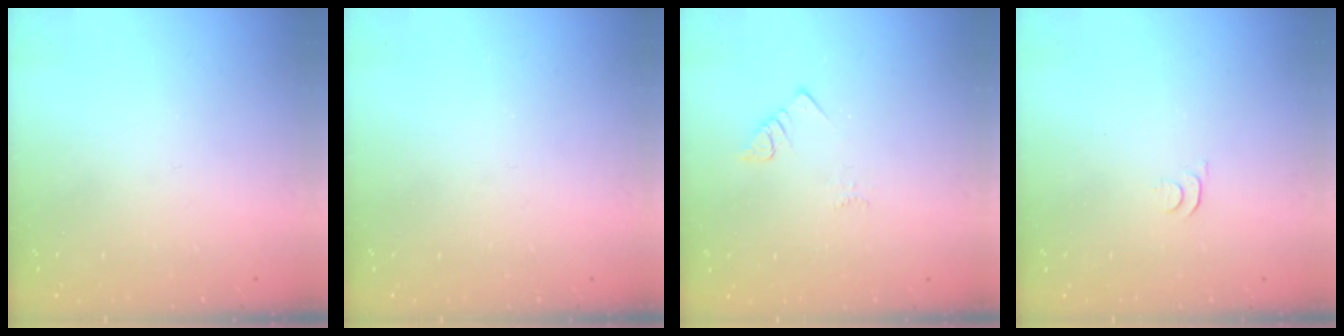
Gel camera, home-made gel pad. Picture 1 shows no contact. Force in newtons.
{"total": 0.0}
{"total": 2.0, "press": 2.0, "slide": 0.4}
{"total": 3.5, "press": 3.5, "slide": 0.5}